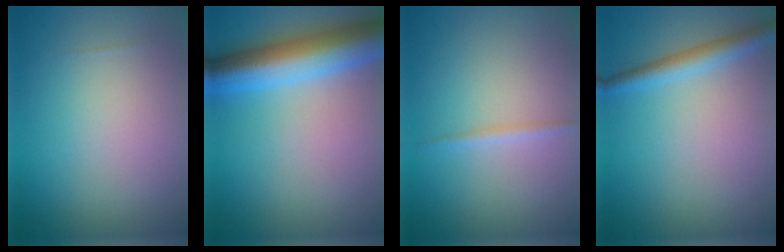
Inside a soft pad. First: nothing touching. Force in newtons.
{"total": 8.2, "press": 8.1, "slide": 0.4}
{"total": 0.8, "press": 0.8, "slide": 0.1}
{"total": 2.3, "press": 2.3, "slide": 0.1}